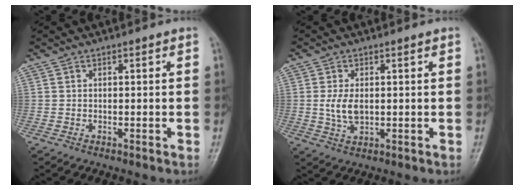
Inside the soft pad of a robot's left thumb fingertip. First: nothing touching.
{"total": 4.6, "force": [0.4, 2.6, 3.8], "torque": [-0.077, -0.007, 0.011]}